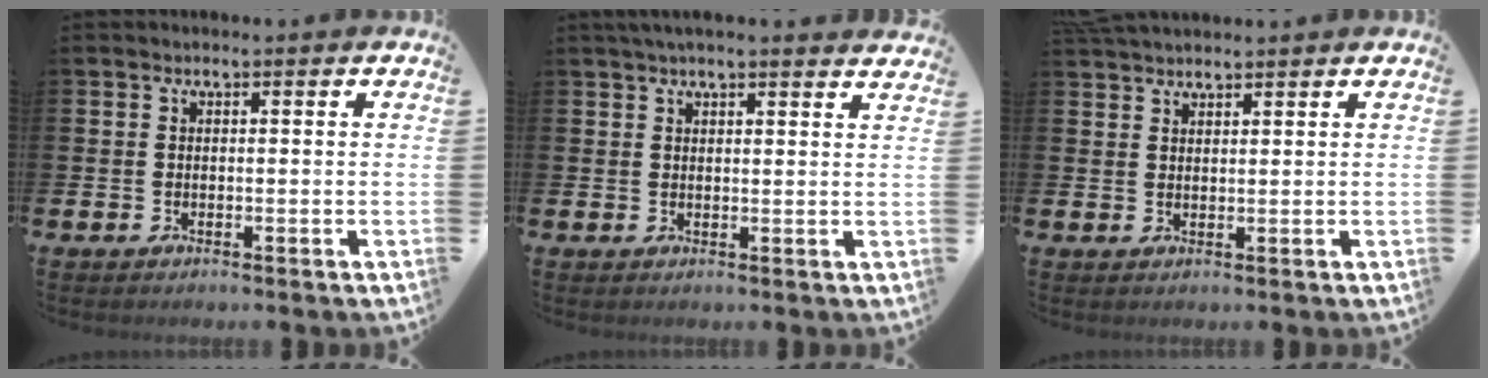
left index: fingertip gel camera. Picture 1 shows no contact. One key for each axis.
{"total": 2.9, "fx": 2.8, "fy": -0.1, "fz": 0.7, "tx": -0.013, "ty": -0.010, "tz": 0.049}
{"total": 2.6, "fx": 2.5, "fy": 0.5, "fz": 0.4, "tx": -0.004, "ty": -0.007, "tz": 0.045}